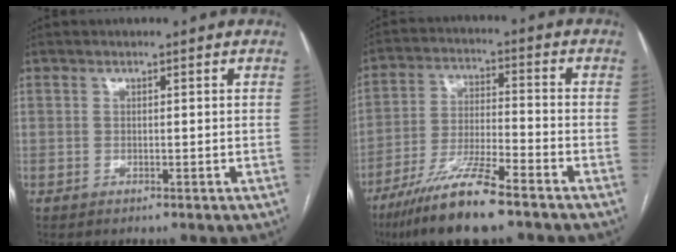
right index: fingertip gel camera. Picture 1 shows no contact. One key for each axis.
{"total": 12.2, "fx": -8.7, "fy": 1.0, "fz": 8.5, "tx": -0.165, "ty": -0.029, "tz": -0.158}